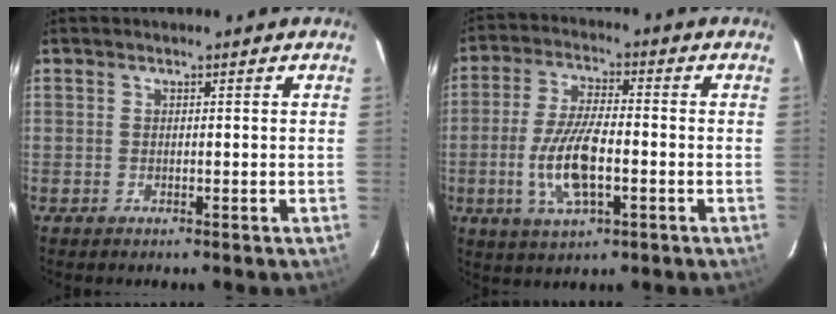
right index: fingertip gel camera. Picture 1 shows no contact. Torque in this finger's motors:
{"motor_torque": [1.75, -0.39, 0.77, 0.13]}